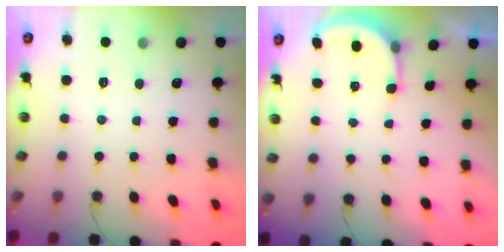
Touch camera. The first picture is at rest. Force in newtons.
{"total": 2.5, "press": 2.5, "slide": 0.4}